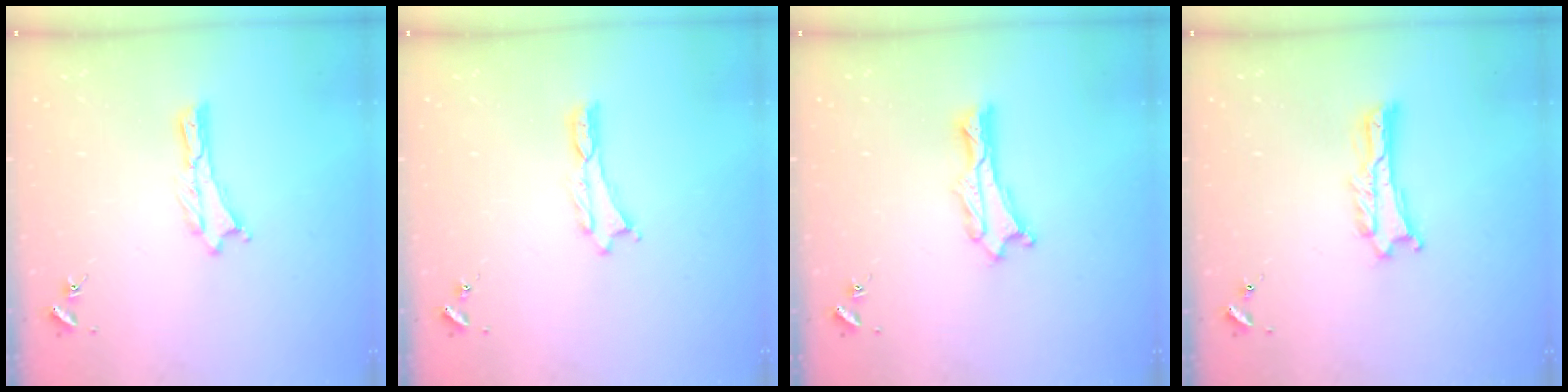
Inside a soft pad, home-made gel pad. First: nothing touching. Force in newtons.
{"total": 0.0}
{"total": 0.9, "press": 0.9, "slide": 0.2}
{"total": 1.0, "press": 1.0, "slide": 0.2}